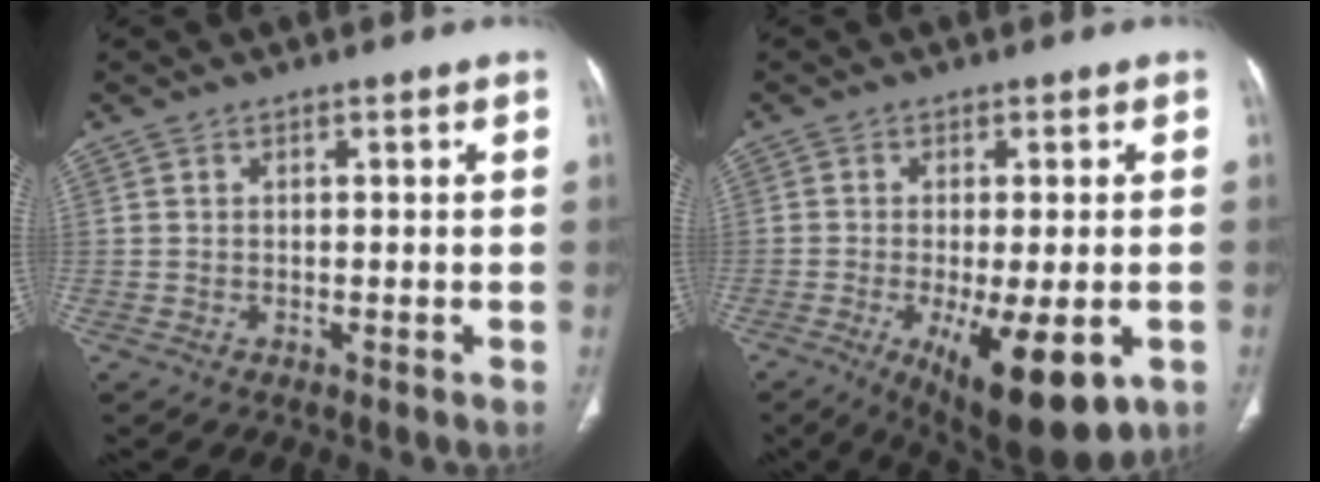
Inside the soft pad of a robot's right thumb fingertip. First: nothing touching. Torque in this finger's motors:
{"motor_torque": [0.04, 0.35, 0.11, -0.11, 0.06]}